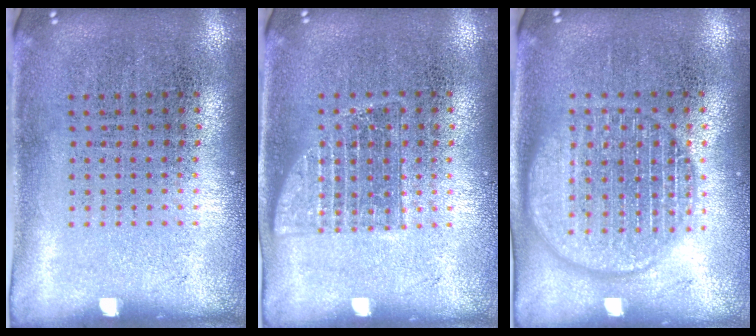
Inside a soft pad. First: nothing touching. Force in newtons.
{"total": 1.0, "press": 1.0, "slide": 0.3}
{"total": 3.1, "press": 3.1, "slide": 0.4}